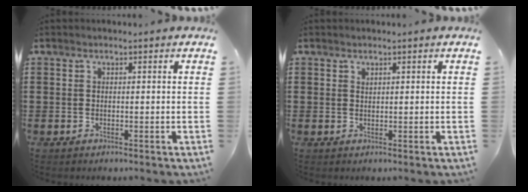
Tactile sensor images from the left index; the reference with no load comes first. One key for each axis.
{"total": 0.9, "fx": 0.9, "fy": 0.2, "fz": 0.2, "tx": -0.005, "ty": 0.000, "tz": 0.017}